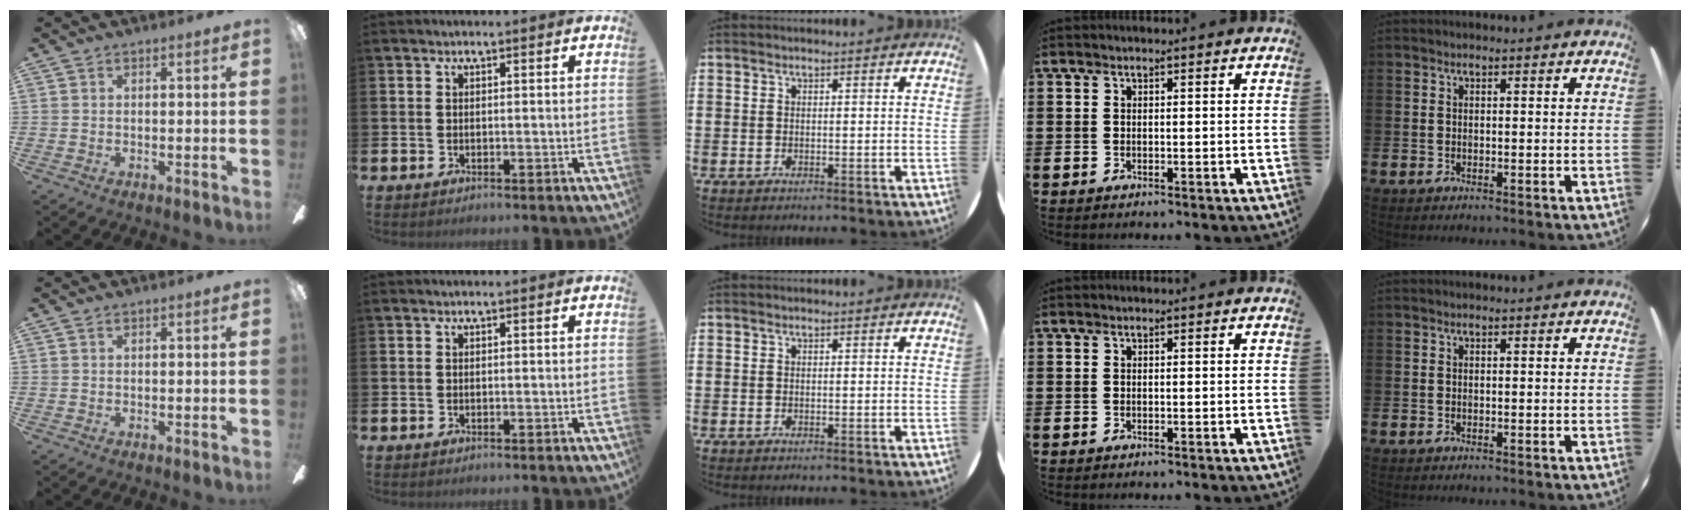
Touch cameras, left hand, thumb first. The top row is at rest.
{}